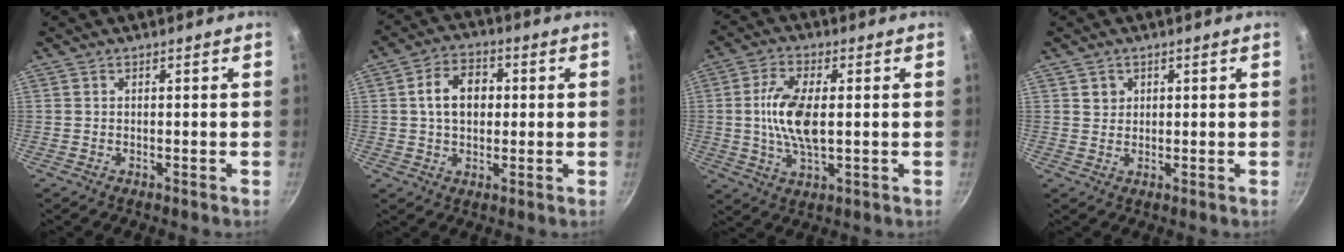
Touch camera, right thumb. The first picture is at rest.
{"total": 8.5, "force": [1.0, 6.2, 5.8], "torque": [-0.076, 0.014, 0.010]}
{"total": 10.5, "force": [0.6, 4.8, 9.3], "torque": [-0.183, 0.004, 0.009]}
{"total": 2.0, "force": [0.8, 1.8, 0.4], "torque": [0.005, 0.004, 0.013]}